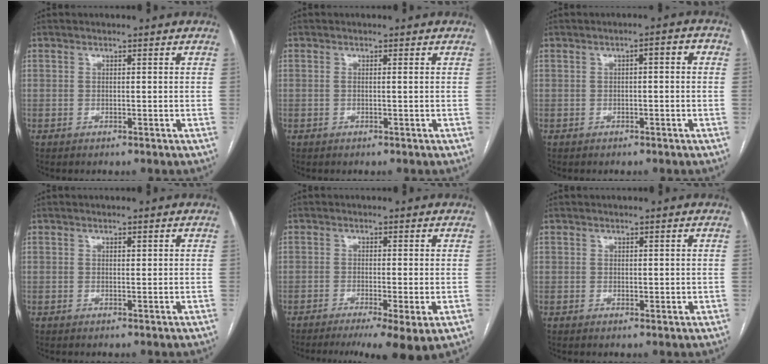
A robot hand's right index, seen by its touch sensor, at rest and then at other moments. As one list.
[{"total": 0.6, "force": [0.1, -0.1, 0.6], "torque": [-0.014, -0.001, 0.001]}, {"total": 2.9, "force": [0.3, 0.8, 2.8], "torque": [-0.036, 0.018, 0.003]}, {"total": 0.7, "force": [0.4, 0.2, 0.6], "torque": [-0.009, -0.002, 0.005]}, {"total": 8.1, "force": [-4.9, 0.9, 6.5], "torque": [-0.090, -0.018, -0.081]}, {"total": 1.2, "force": [0.4, 0.8, 0.7], "torque": [-0.008, -0.005, 0.009]}]